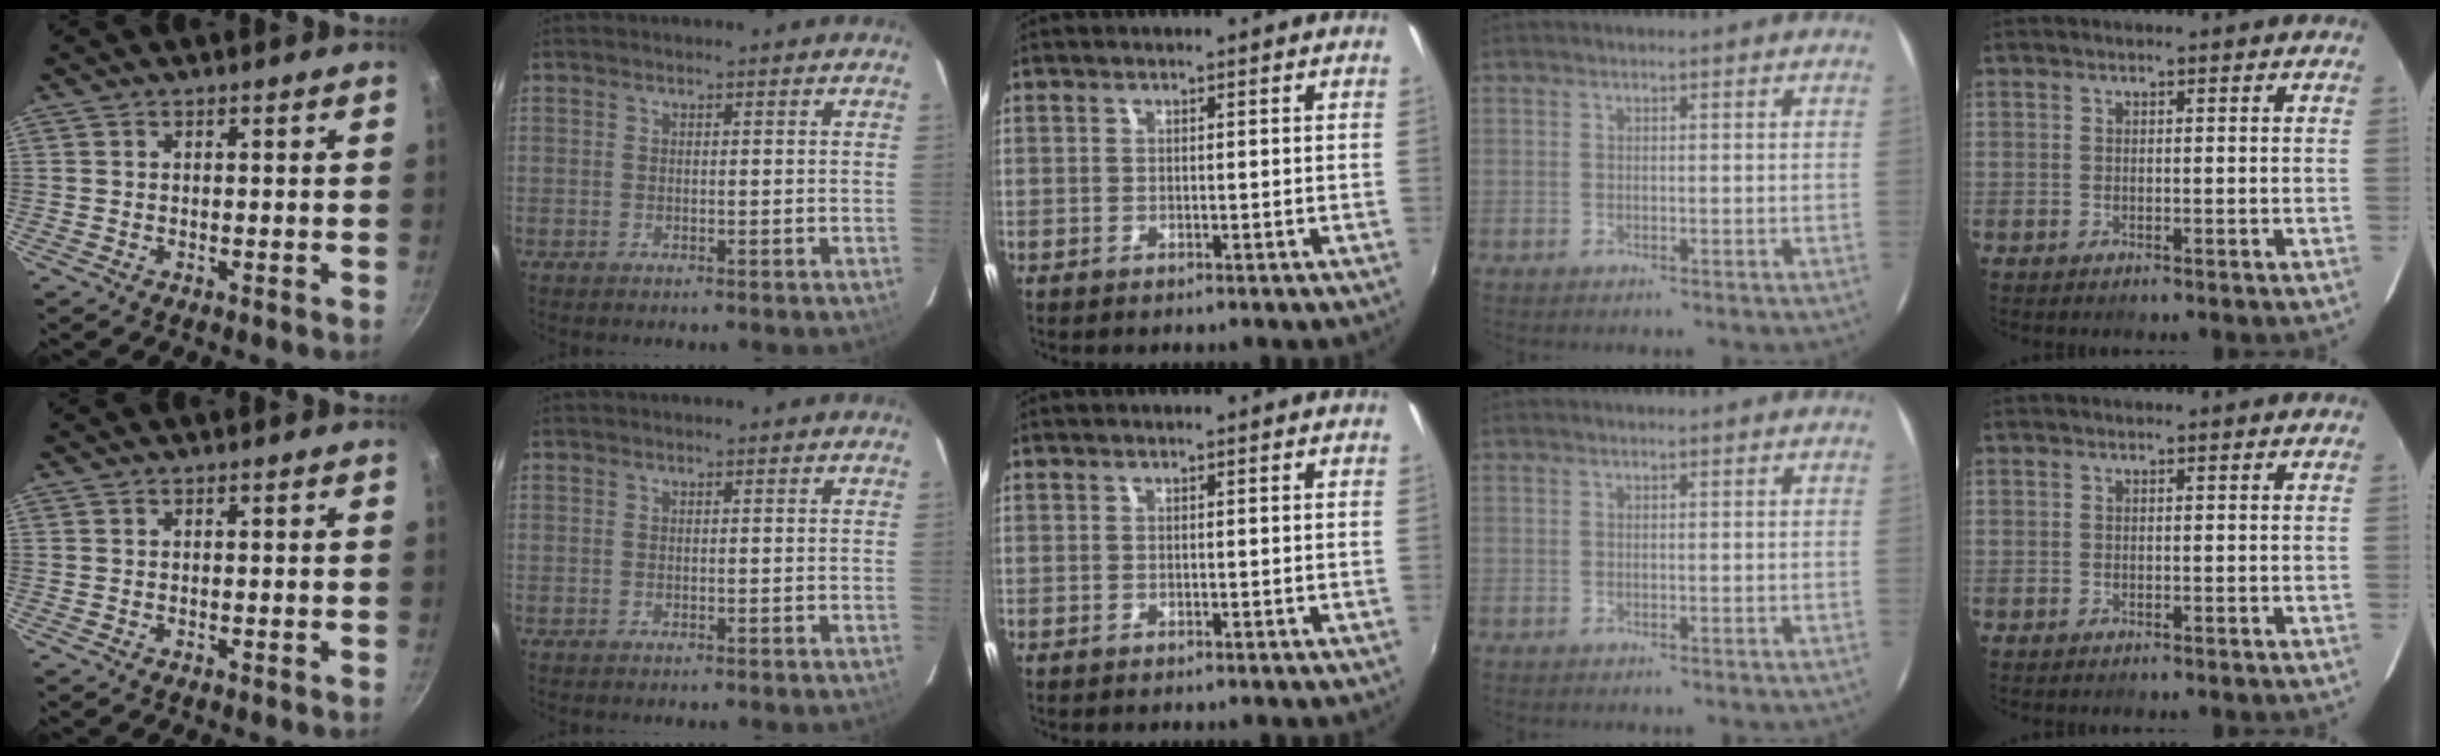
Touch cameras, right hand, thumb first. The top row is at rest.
{}